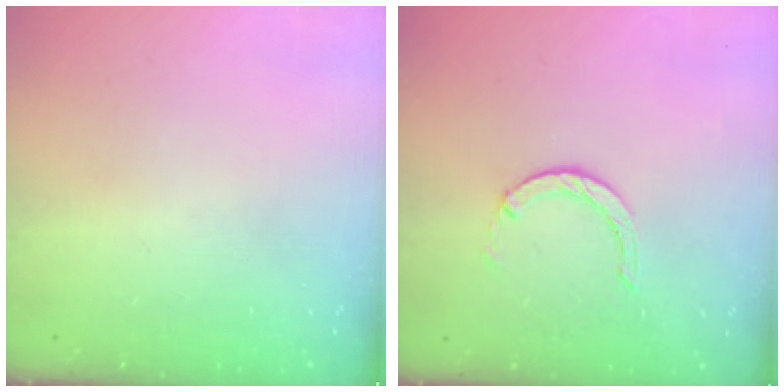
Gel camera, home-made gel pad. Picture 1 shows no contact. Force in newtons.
{"total": 1.2, "press": 1.2, "slide": 0.2}